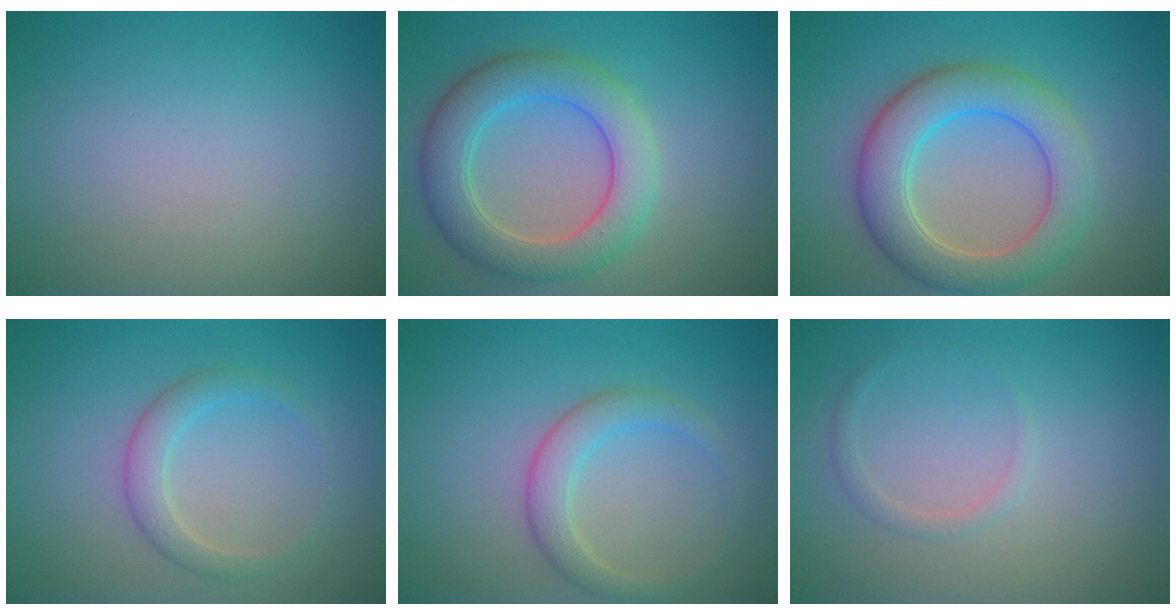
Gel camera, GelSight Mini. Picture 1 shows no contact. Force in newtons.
{"total": 5.9, "press": 5.9, "slide": 0.2}
{"total": 6.5, "press": 6.5, "slide": 0.0}
{"total": 2.3, "press": 2.3, "slide": 0.1}
{"total": 2.8, "press": 2.8, "slide": 0.0}
{"total": 0.9, "press": 0.9, "slide": 0.1}